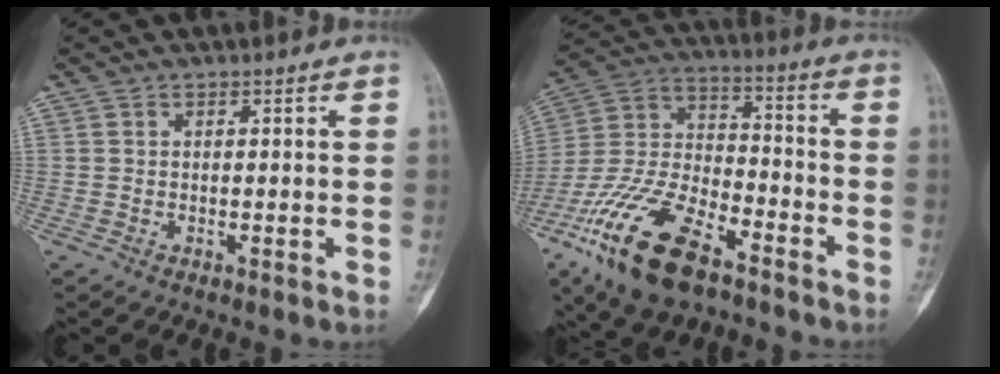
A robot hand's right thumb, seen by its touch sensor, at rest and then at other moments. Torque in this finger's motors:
{"motor_torque": [0.52, 0.40, 1.75, -1.02, 0.40]}